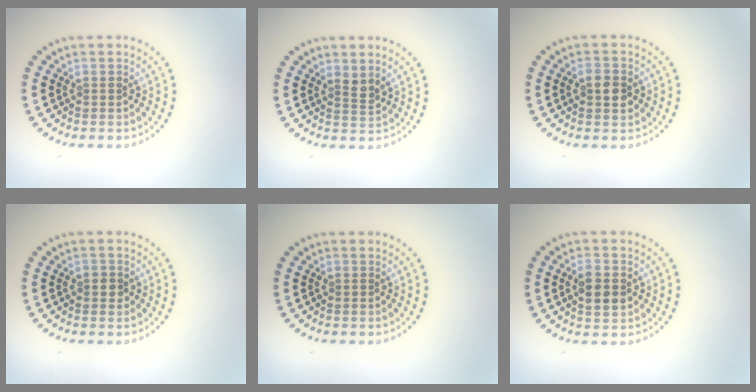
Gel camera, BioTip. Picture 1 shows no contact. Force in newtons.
{"total": 1.3, "press": 1.0, "slide": 0.8}
{"total": 2.5, "press": 2.5, "slide": 0.1}
{"total": 1.1, "press": 1.1, "slide": 0.4}
{"total": 0.0}
{"total": 2.6, "press": 2.6, "slide": 0.2}